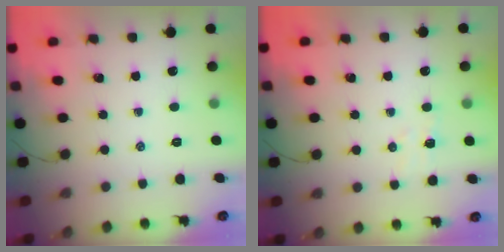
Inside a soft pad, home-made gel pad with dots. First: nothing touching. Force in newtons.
{"total": 3.7, "press": 3.6, "slide": 0.8}